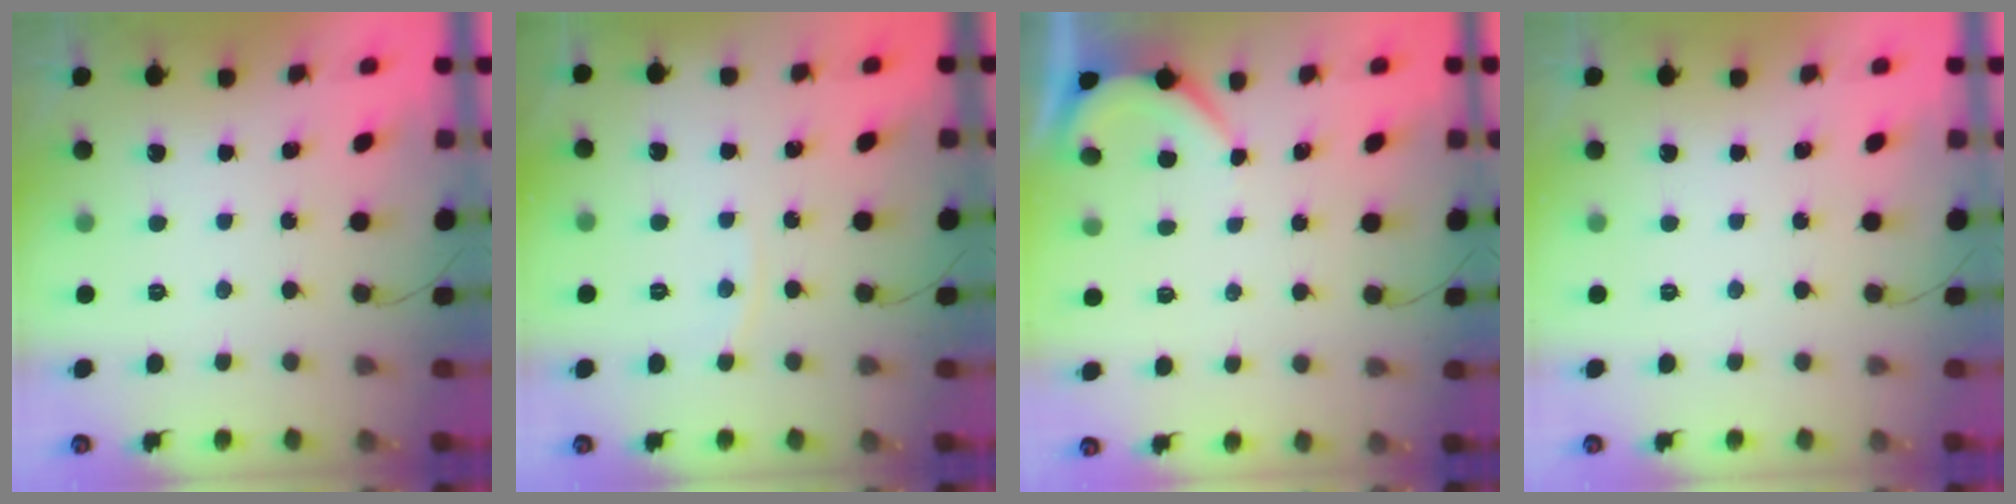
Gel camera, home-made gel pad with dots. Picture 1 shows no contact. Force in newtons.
{"total": 2.7, "press": 2.7, "slide": 0.3}
{"total": 2.7, "press": 2.7, "slide": 0.3}
{"total": 0.0}